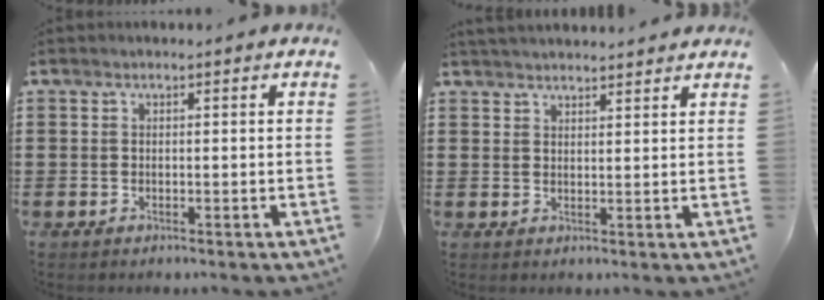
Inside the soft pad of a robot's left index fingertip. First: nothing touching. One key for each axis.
{"total": 2.3, "fx": 2.3, "fy": -0.1, "fz": 0.0, "tx": -0.007, "ty": -0.003, "tz": 0.043}